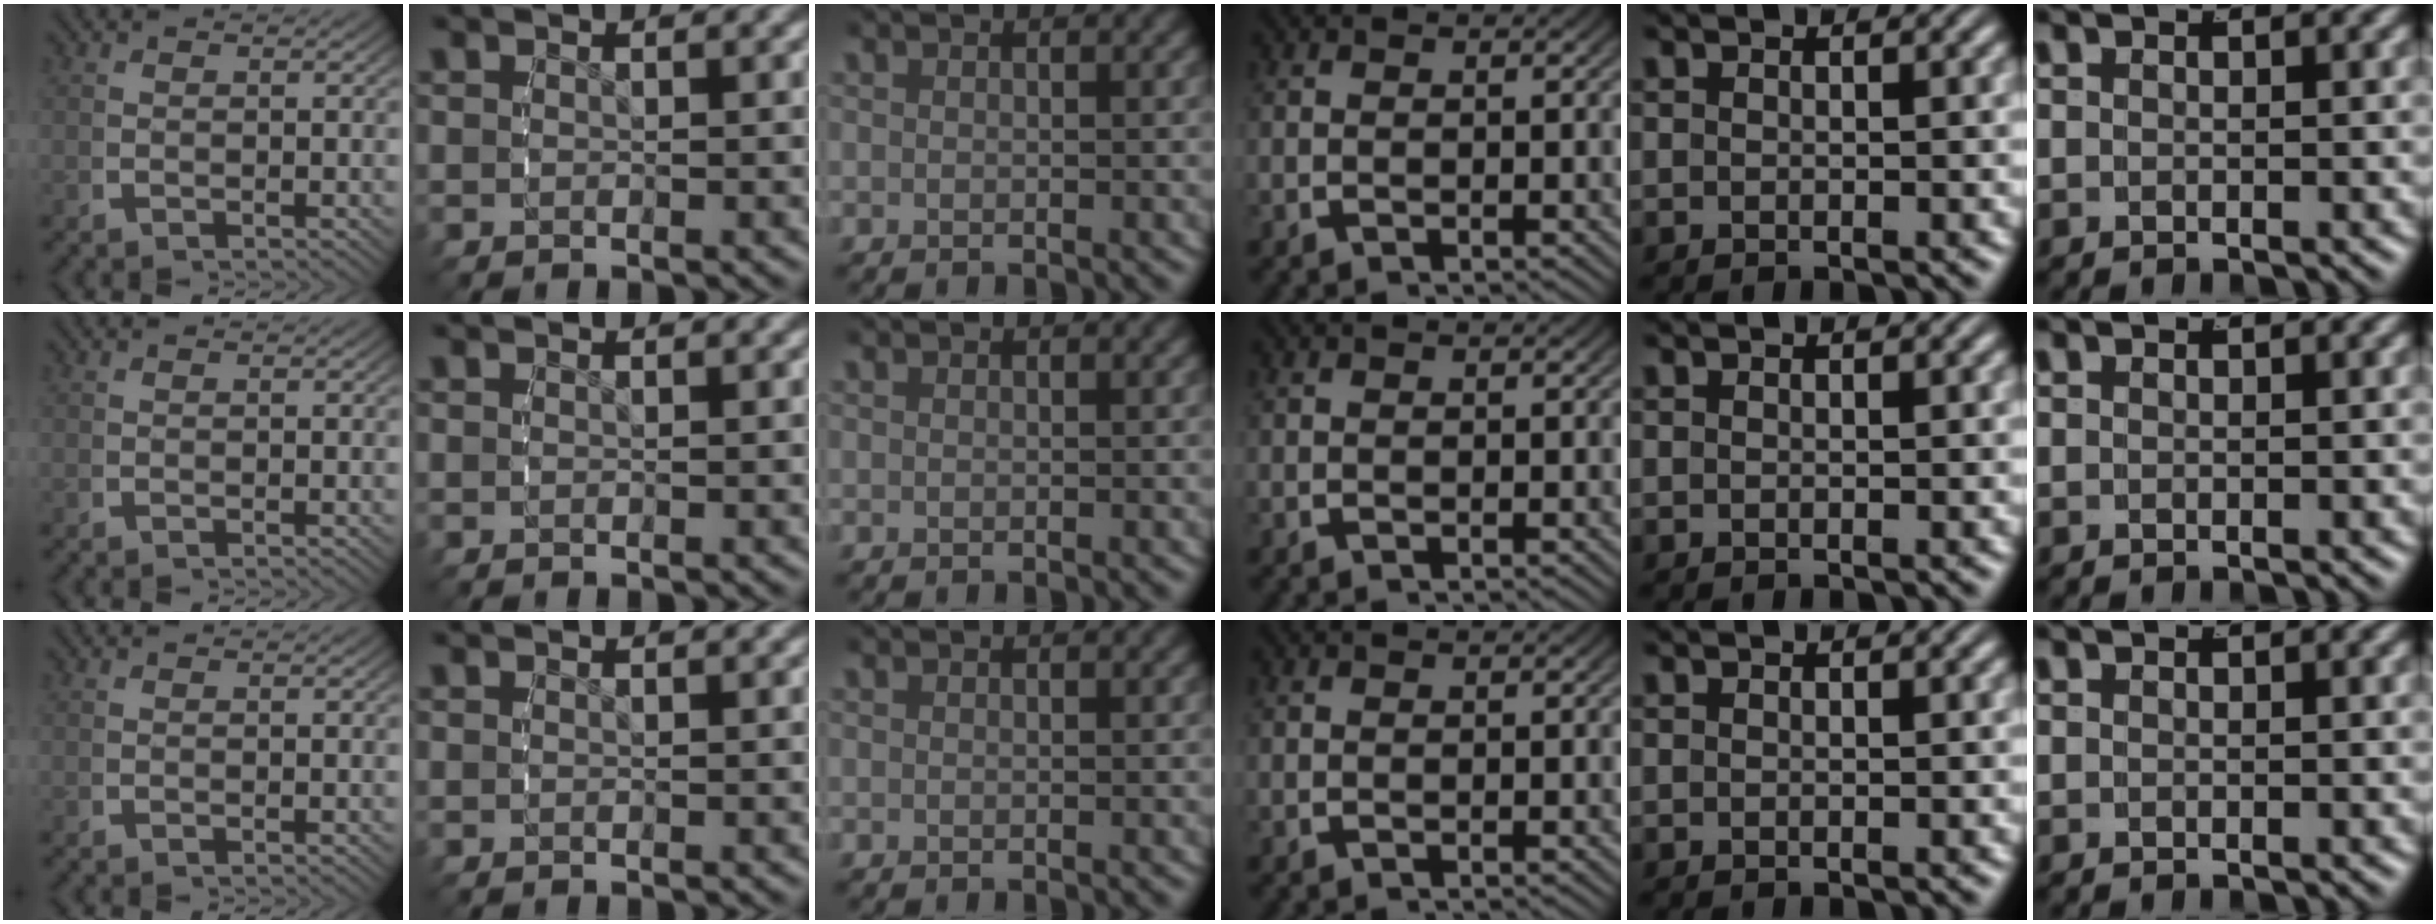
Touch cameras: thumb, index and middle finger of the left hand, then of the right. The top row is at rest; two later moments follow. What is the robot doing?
{"motion": "reach", "object": "backpack"}